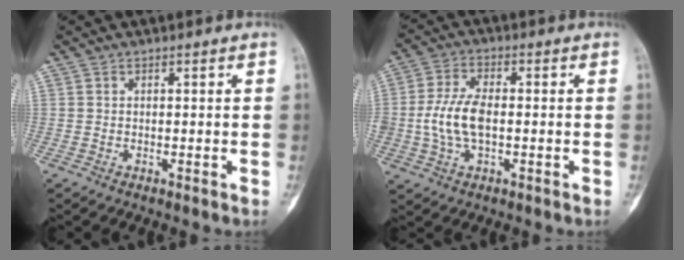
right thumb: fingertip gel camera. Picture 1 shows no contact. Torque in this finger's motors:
{"motor_torque": [0.98, 0.95, 1.05, -0.08, 0.15]}